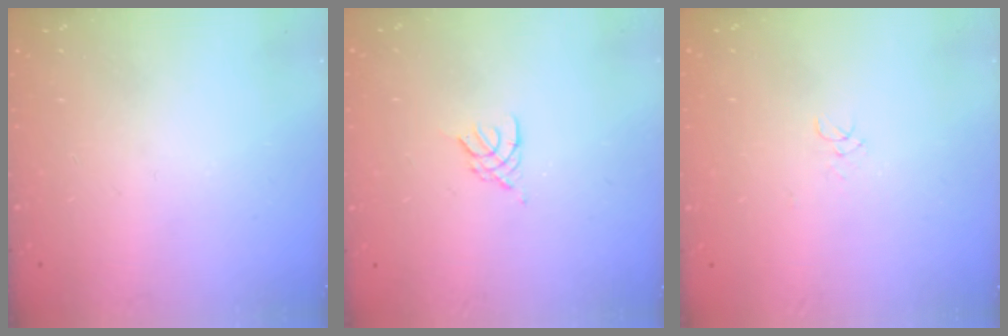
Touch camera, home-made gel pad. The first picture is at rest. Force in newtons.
{"total": 2.4, "press": 2.3, "slide": 0.5}
{"total": 3.5, "press": 3.5, "slide": 0.2}